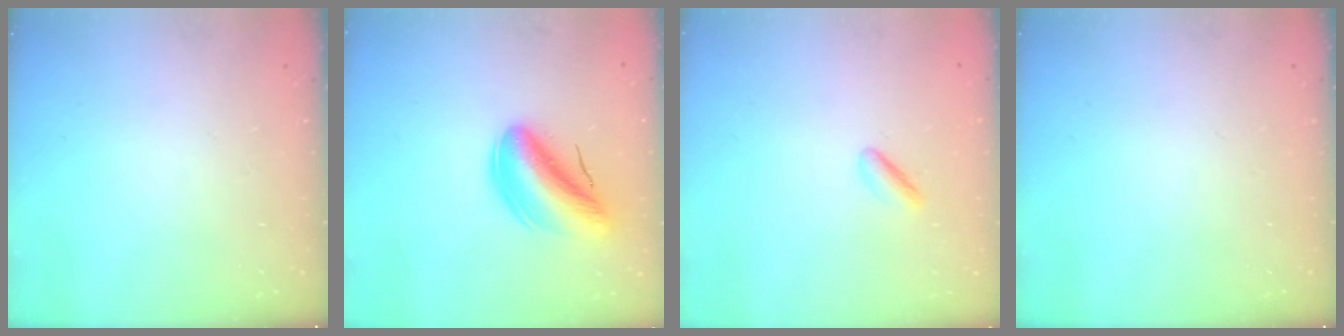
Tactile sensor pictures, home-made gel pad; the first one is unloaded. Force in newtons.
{"total": 11.7, "press": 11.3, "slide": 3.2}
{"total": 2.0, "press": 1.9, "slide": 0.6}
{"total": 0.0}